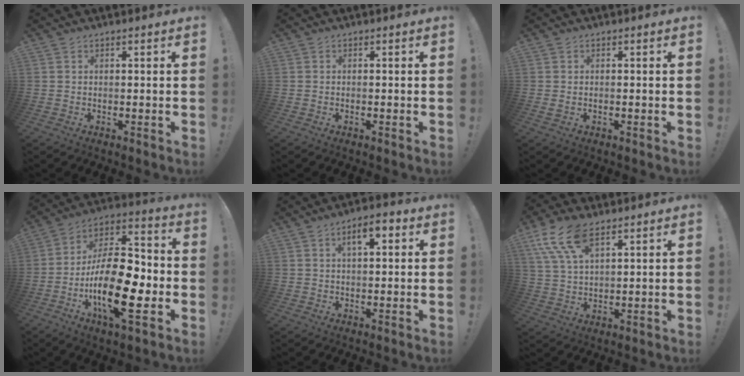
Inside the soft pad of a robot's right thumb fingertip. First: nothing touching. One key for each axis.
{"total": 0.0}
{"total": 0.6, "fx": 0.1, "fy": 0.4, "fz": 0.5, "tx": -0.010, "ty": 0.002, "tz": 0.002}
{"total": 23.6, "fx": -7.5, "fy": 9.7, "fz": 20.2, "tx": -0.379, "ty": 0.039, "tz": -0.117}
{"total": 5.5, "fx": 2.0, "fy": 2.3, "fz": 4.6, "tx": -0.068, "ty": 0.001, "tz": 0.028}
{"total": 11.7, "fx": 6.8, "fy": 5.2, "fz": 7.9, "tx": -0.159, "ty": -0.018, "tz": 0.129}